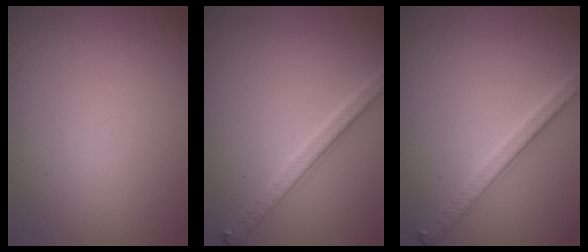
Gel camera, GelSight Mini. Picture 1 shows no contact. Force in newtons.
{"total": 2.7, "press": 2.6, "slide": 0.9}
{"total": 2.7, "press": 2.6, "slide": 0.9}